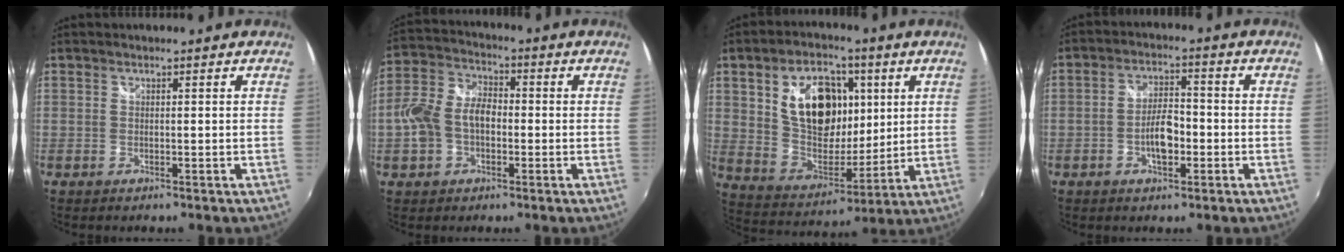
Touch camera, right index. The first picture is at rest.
{"total": 9.5, "force": [-1.9, 6.7, 6.5], "torque": [-0.146, 0.021, -0.035]}
{"total": 17.4, "force": [5.6, 10.8, 12.4], "torque": [-0.224, 0.011, 0.113]}
{"total": 6.2, "force": [-2.1, 2.9, 5.1], "torque": [-0.096, 0.009, -0.033]}